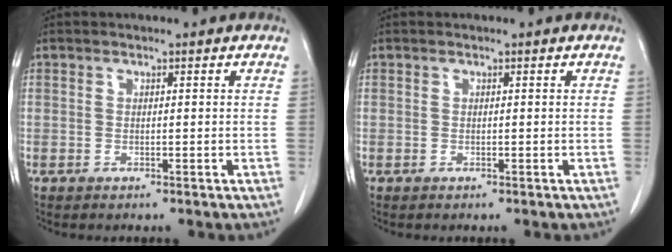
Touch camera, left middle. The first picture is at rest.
{"total": 0.0}